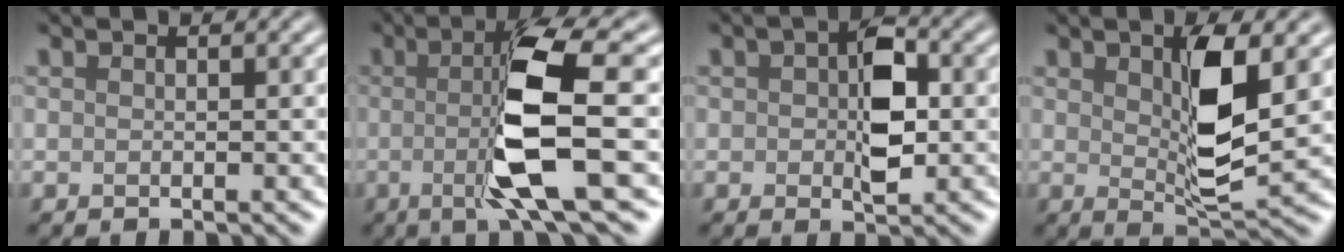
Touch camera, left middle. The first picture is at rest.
{"total": 8.4, "force": [-0.4, 1.6, 8.3], "torque": [-0.139, -0.009, -0.007]}
{"total": 5.0, "force": [0.2, 2.6, 4.3], "torque": [-0.064, 0.003, 0.000]}
{"total": 5.8, "force": [1.3, 1.9, 5.3], "torque": [-0.095, -0.007, 0.026]}